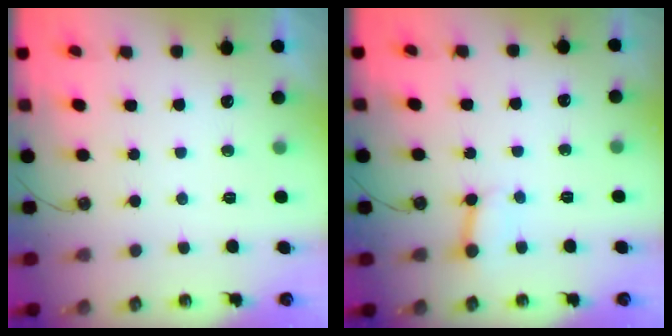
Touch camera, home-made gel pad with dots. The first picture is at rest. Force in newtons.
{"total": 2.6, "press": 2.6, "slide": 0.1}